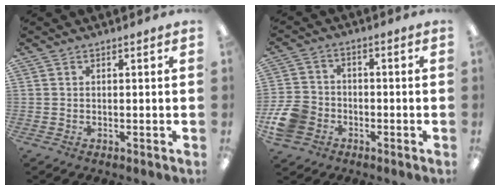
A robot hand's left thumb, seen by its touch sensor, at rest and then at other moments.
{"total": 8.7, "force": [-3.8, 6.7, 4.1], "torque": [-0.100, 0.024, -0.069]}